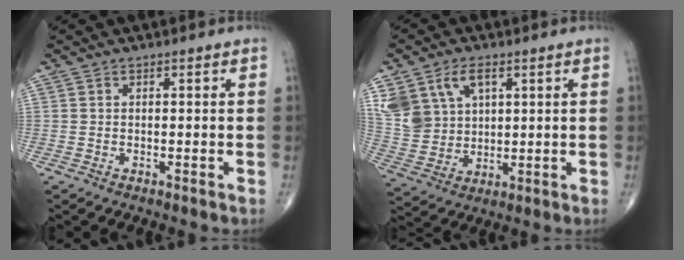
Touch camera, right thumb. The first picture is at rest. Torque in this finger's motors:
{"motor_torque": [0.10, 0.19, 0.54, 0.46, 0.06]}